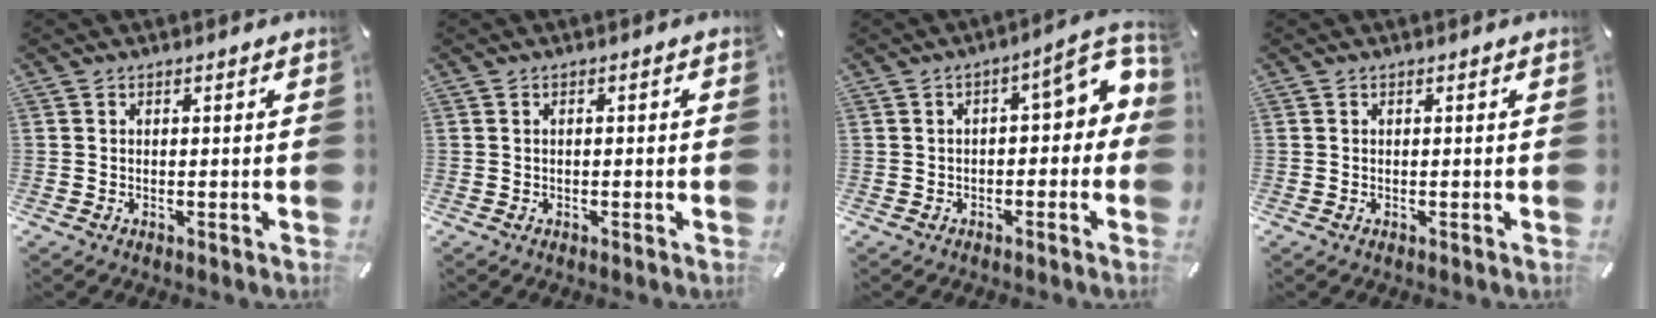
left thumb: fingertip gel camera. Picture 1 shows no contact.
{"total": 0.7, "force": [-0.3, 0.4, 0.6], "torque": [-0.011, 0.000, -0.007]}
{"total": 8.2, "force": [1.5, 4.0, 7.0], "torque": [-0.085, -0.021, 0.016]}
{"total": 0.0}